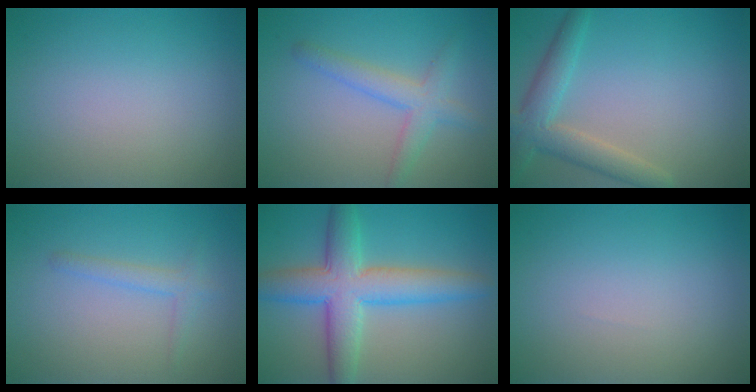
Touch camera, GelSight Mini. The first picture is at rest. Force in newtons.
{"total": 3.0, "press": 3.0, "slide": 0.2}
{"total": 4.0, "press": 4.0, "slide": 0.3}
{"total": 1.6, "press": 1.6, "slide": 0.1}
{"total": 7.2, "press": 7.2, "slide": 0.1}
{"total": 0.0}